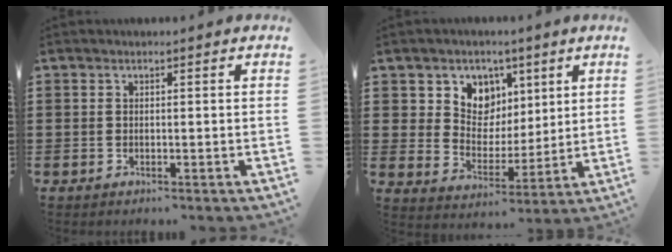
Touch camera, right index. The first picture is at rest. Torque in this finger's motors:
{"motor_torque": [1.01, 0.68, 0.20, 0.07]}